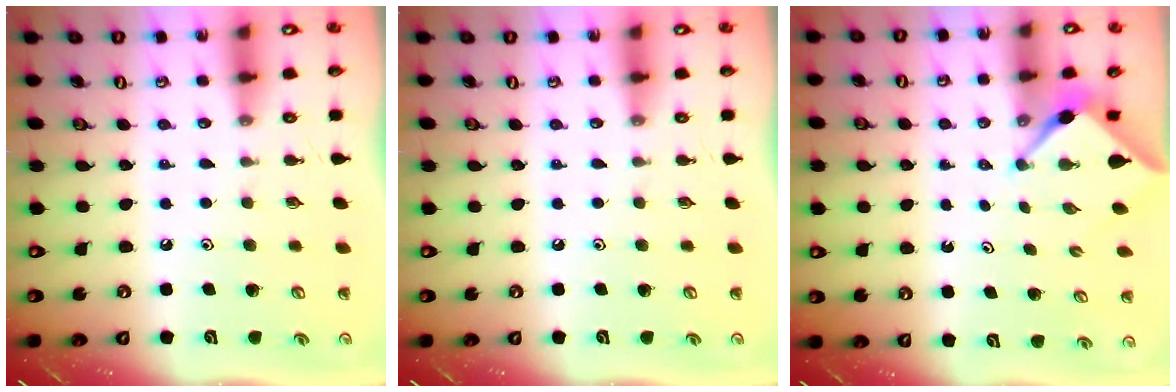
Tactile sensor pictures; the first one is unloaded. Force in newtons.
{"total": 0.0}
{"total": 3.1, "press": 3.0, "slide": 0.4}